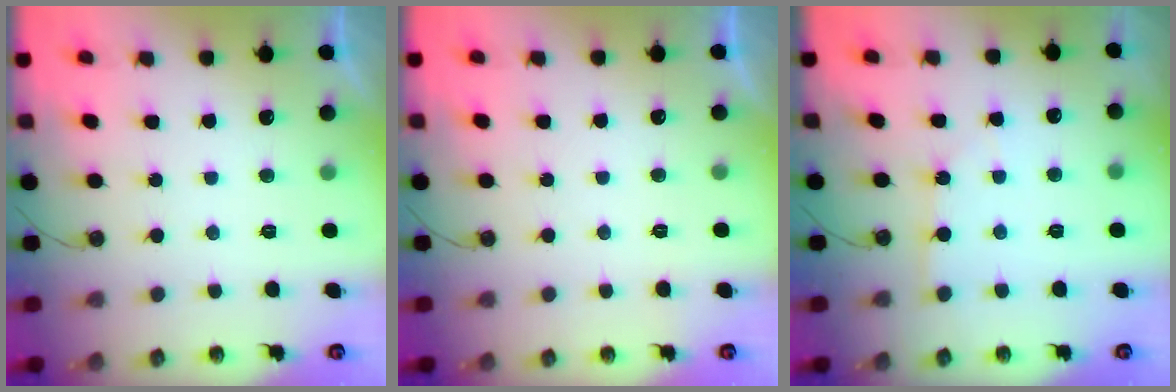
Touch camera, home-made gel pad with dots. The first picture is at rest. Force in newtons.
{"total": 0.0}
{"total": 2.3, "press": 2.3, "slide": 0.3}